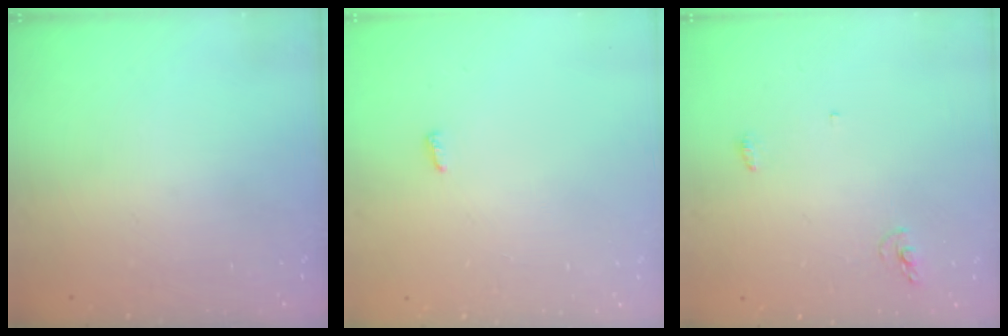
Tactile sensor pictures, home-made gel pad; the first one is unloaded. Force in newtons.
{"total": 2.8, "press": 2.8, "slide": 0.5}
{"total": 4.5, "press": 4.2, "slide": 1.5}